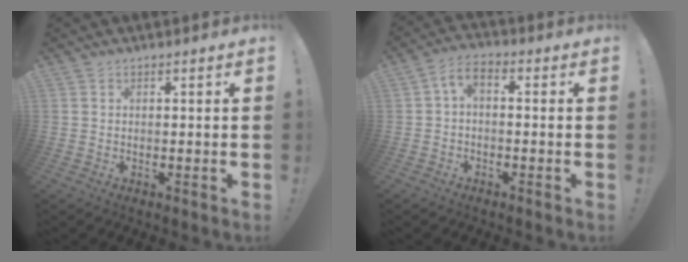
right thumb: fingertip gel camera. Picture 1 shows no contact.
{"total": 4.3, "force": [-0.5, 2.0, 3.7], "torque": [-0.078, 0.001, -0.008]}